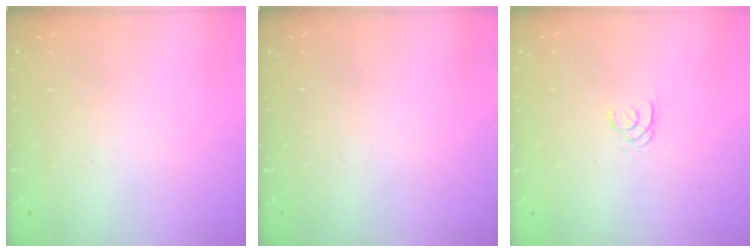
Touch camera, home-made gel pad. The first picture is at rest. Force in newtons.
{"total": 0.0}
{"total": 1.7, "press": 1.7, "slide": 0.2}